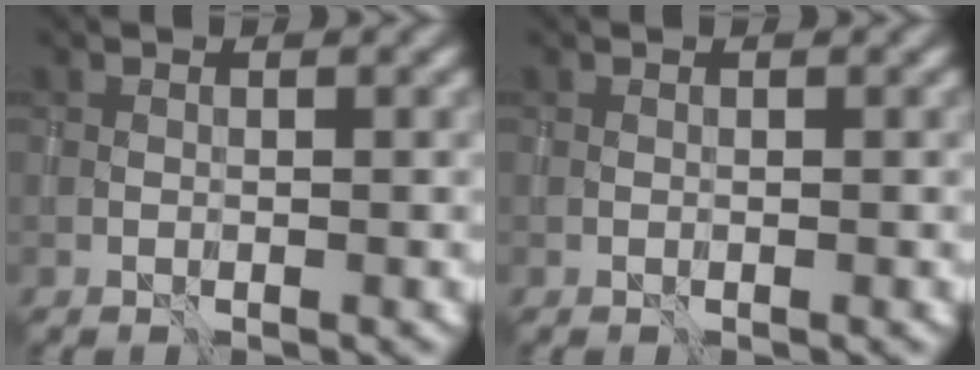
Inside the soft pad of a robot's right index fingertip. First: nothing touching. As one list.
[{"total": 0.0}]